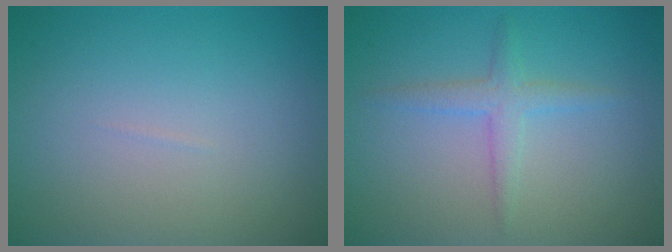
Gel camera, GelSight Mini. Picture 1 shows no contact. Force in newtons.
{"total": 2.0, "press": 2.0, "slide": 0.1}